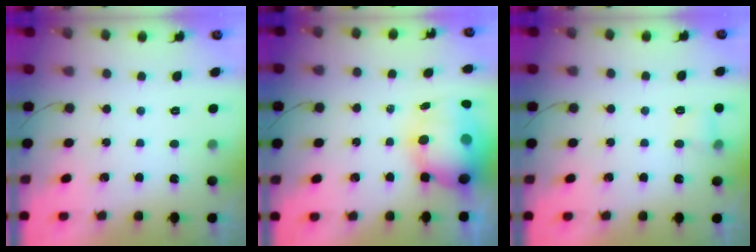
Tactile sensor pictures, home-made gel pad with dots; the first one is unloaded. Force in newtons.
{"total": 12.6, "press": 12.3, "slide": 2.9}
{"total": 4.2, "press": 3.9, "slide": 1.5}